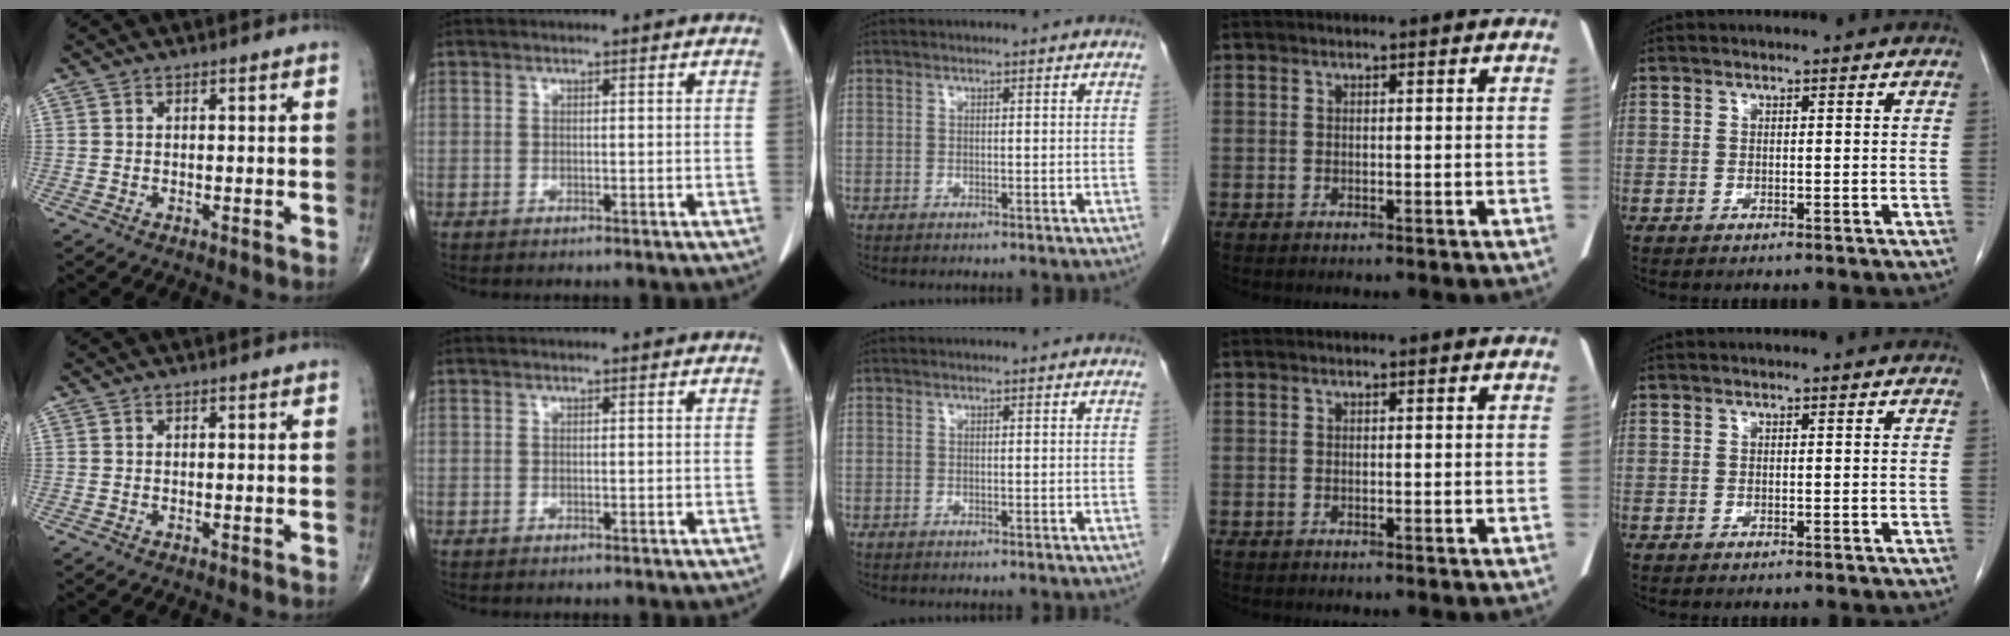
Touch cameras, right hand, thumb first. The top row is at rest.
{}